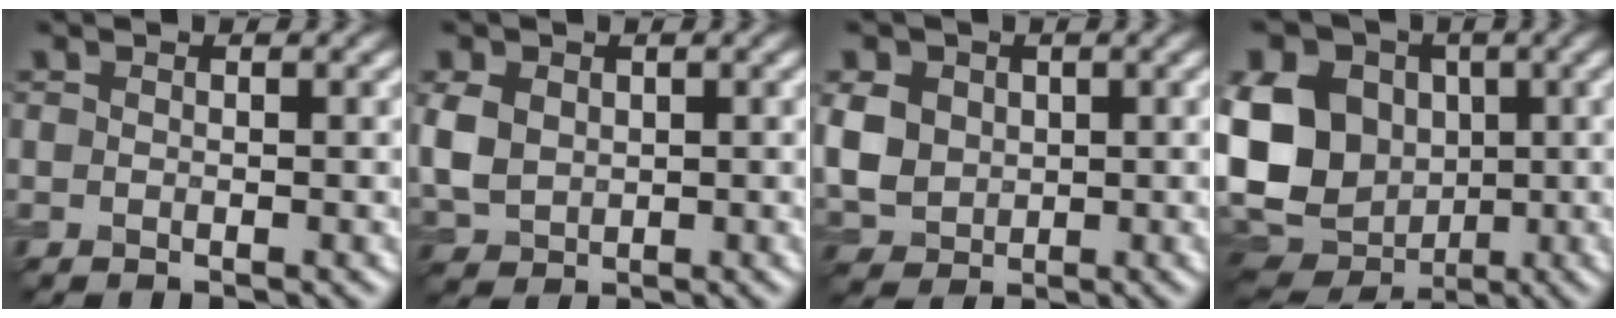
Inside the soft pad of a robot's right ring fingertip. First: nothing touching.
{"total": 2.9, "force": [0.6, 2.5, 1.3], "torque": [-0.044, 0.010, 0.020]}
{"total": 3.8, "force": [0.8, 3.4, 1.6], "torque": [-0.055, 0.013, 0.022]}
{"total": 13.5, "force": [0.3, 11.3, 7.4], "torque": [-0.172, 0.014, 0.002]}